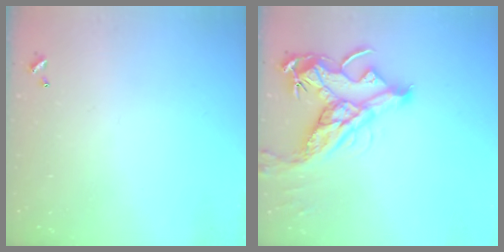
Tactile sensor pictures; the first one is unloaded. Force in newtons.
{"total": 14.7, "press": 14.5, "slide": 2.1}